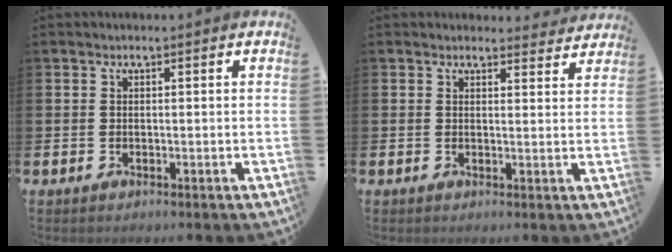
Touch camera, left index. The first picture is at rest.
{"total": 2.5, "force": [2.4, 0.6, 0.0], "torque": [0.014, -0.016, 0.039]}